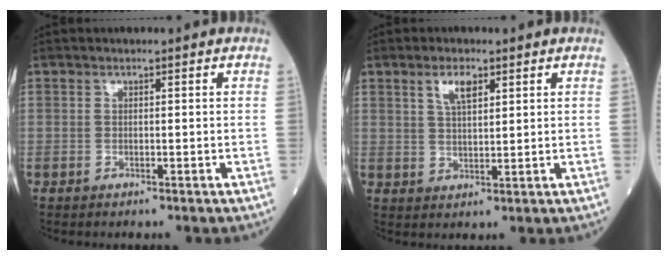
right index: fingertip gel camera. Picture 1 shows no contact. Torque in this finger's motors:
{"motor_torque": [0.05, 0.04, 0.06, 0.02]}